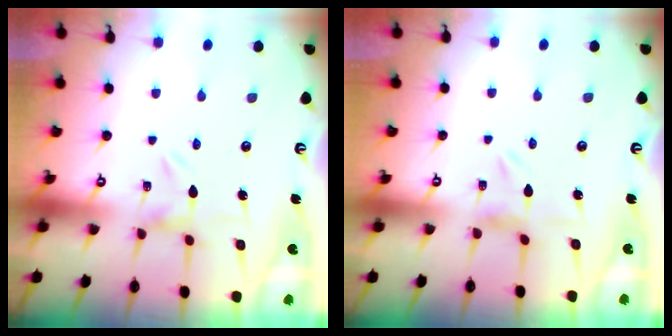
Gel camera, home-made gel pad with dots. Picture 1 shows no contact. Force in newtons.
{"total": 1.7, "press": 1.7, "slide": 0.3}